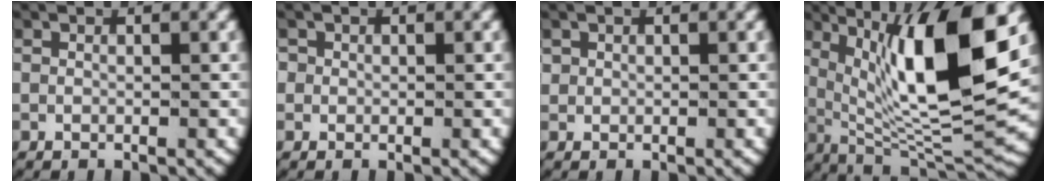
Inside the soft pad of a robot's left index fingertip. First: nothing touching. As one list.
[{"total": 1.1, "force": [0.2, 1.1, 0.2], "torque": [-0.009, -0.004, 0.003]}, {"total": 0.6, "force": [0.4, 0.4, 0.1], "torque": [-0.010, -0.004, 0.013]}, {"total": 14.4, "force": [2.3, 6.0, 12.9], "torque": [-0.210, -0.015, 0.048]}]